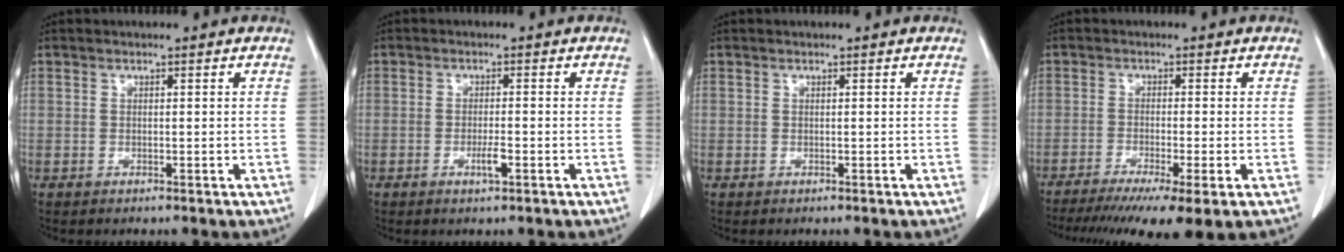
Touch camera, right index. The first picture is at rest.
{"total": 2.3, "force": [-0.9, 0.2, 2.1], "torque": [-0.038, -0.002, -0.015]}
{"total": 0.0}
{"total": 12.1, "force": [-8.4, 0.9, 8.6], "torque": [-0.119, -0.026, -0.134]}